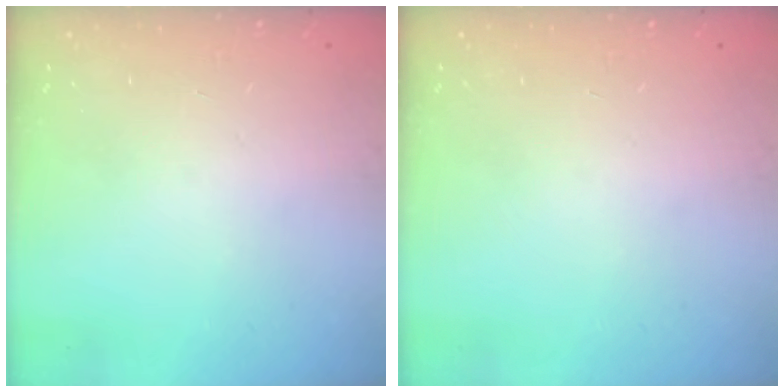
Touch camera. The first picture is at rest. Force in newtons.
{"total": 0.0}